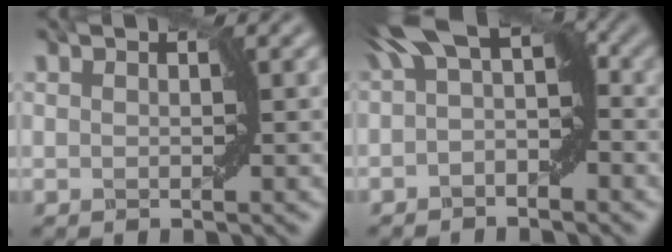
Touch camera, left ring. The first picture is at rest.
{"total": 5.3, "force": [0.6, 2.3, 4.7], "torque": [-0.063, 0.016, -0.002]}